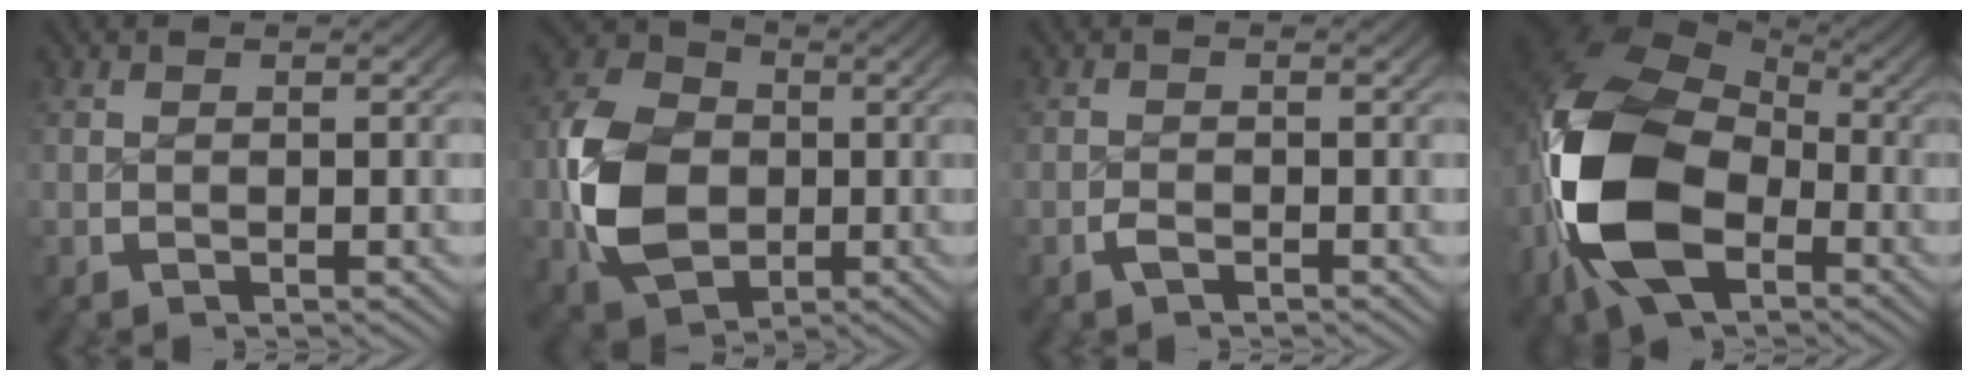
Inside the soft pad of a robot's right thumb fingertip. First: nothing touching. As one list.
[{"total": 11.5, "force": [-1.1, 9.1, 7.0], "torque": [-0.171, -0.041, -0.005]}, {"total": 1.0, "force": [-0.9, 0.3, -0.1], "torque": [-0.002, -0.002, -0.018]}, {"total": 17.2, "force": [-1.2, 11.8, 12.4], "torque": [-0.265, -0.025, -0.012]}]